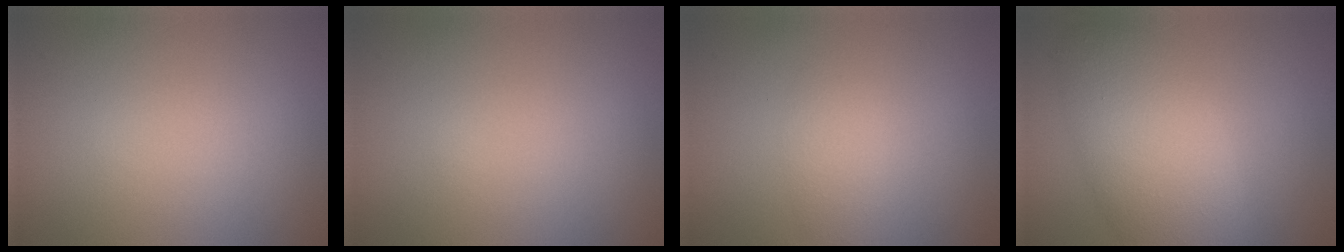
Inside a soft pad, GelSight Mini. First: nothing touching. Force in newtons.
{"total": 0.0}
{"total": 1.5, "press": 1.5, "slide": 0.0}
{"total": 6.6, "press": 6.6, "slide": 0.4}